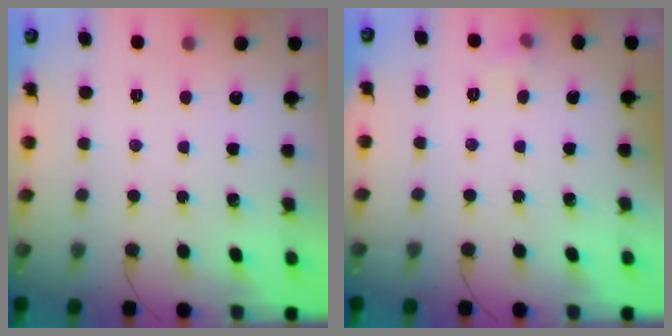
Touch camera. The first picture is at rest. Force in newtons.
{"total": 3.6, "press": 3.5, "slide": 1.1}